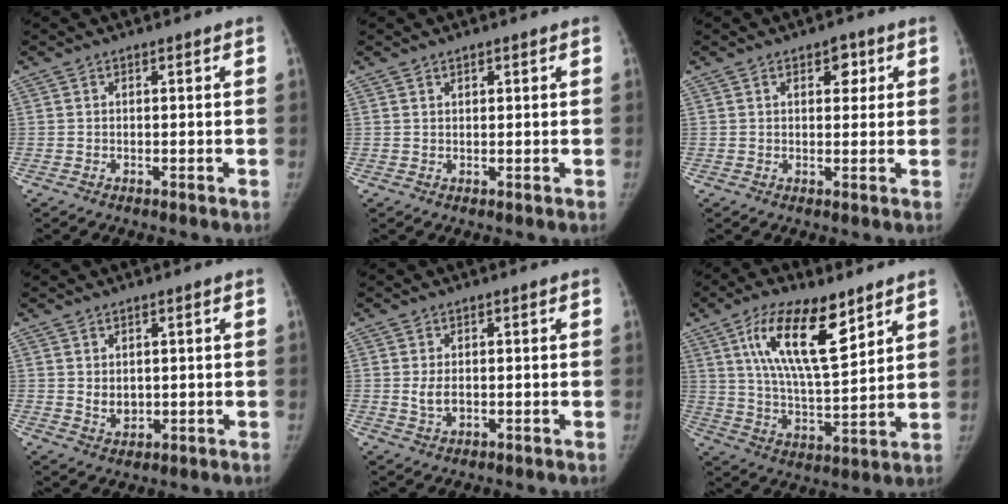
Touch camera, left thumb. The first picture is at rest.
{"total": 1.0, "force": [0.7, 0.5, 0.5], "torque": [-0.003, -0.004, 0.010]}
{"total": 3.8, "force": [1.6, 2.3, 2.5], "torque": [-0.010, -0.004, 0.019]}
{"total": 3.2, "force": [0.7, 2.4, 2.0], "torque": [-0.025, -0.012, 0.022]}
{"total": 2.9, "force": [0.1, 1.8, 2.2], "torque": [-0.041, -0.006, 0.007]}
{"total": 16.8, "force": [8.8, 6.1, 13.0], "torque": [-0.204, -0.042, 0.163]}